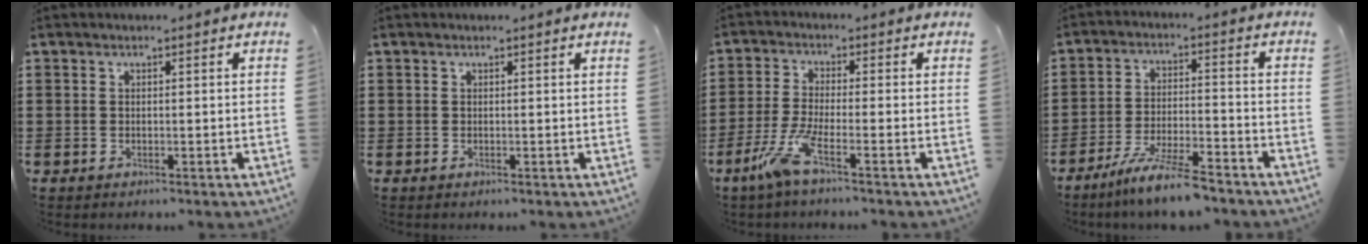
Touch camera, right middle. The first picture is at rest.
{"total": 0.0}
{"total": 6.1, "force": [-3.4, 0.6, 5.0], "torque": [-0.123, -0.018, -0.068]}
{"total": 7.9, "force": [-6.7, 0.0, 4.1], "torque": [-0.087, -0.010, -0.128]}